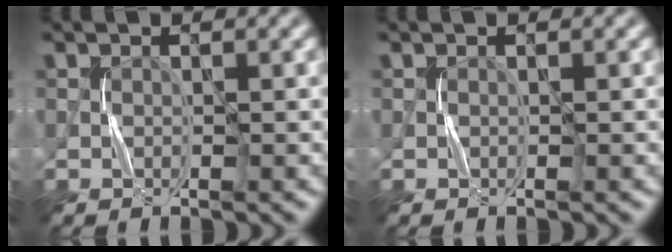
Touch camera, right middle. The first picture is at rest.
{"total": 0.0}